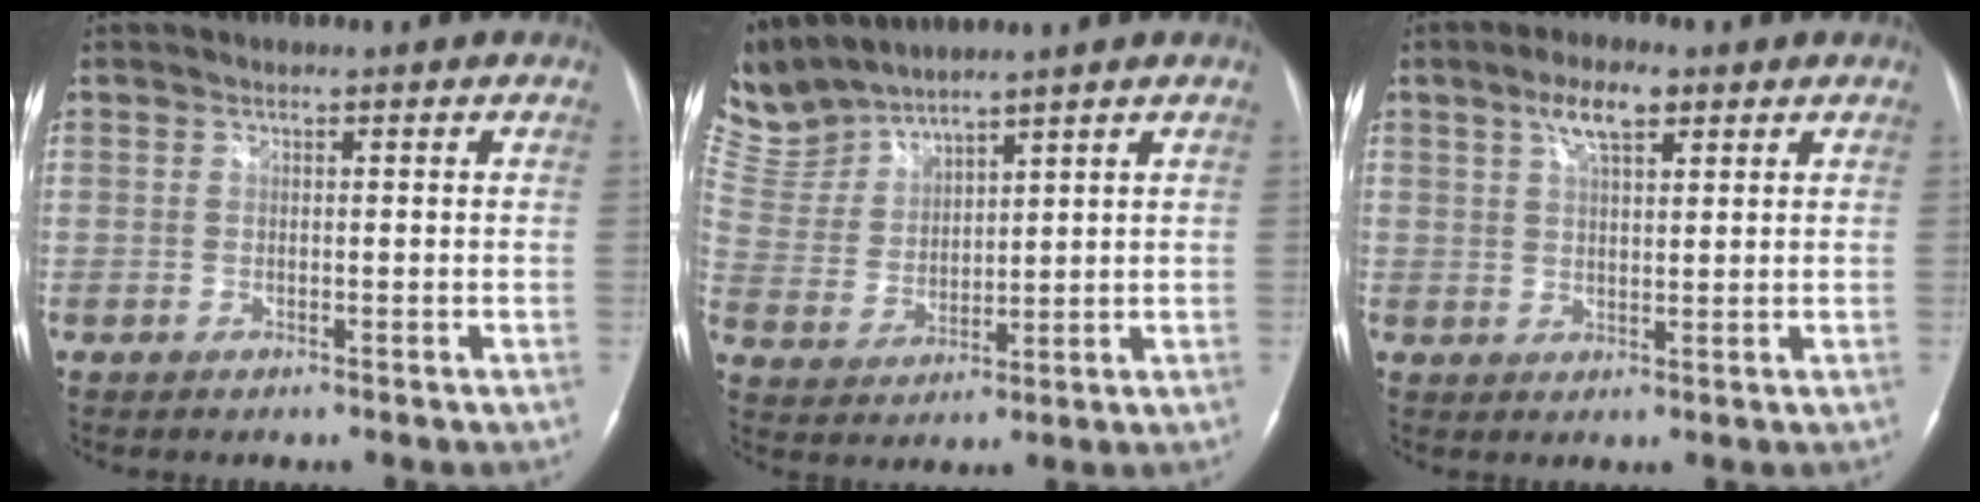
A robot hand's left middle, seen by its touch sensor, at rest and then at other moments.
{"total": 9.4, "force": [9.3, 0.7, 1.1], "torque": [-0.056, 0.016, 0.210]}
{"total": 5.5, "force": [3.1, 1.9, 4.1], "torque": [-0.081, 0.010, 0.055]}